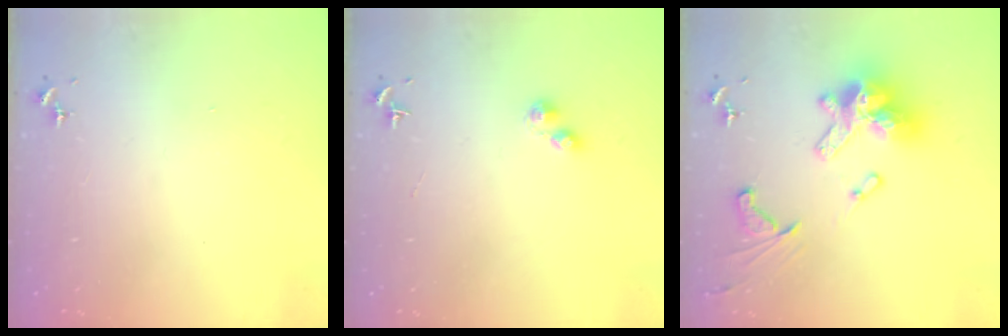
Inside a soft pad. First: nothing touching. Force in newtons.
{"total": 1.6, "press": 1.6, "slide": 0.2}
{"total": 20.8, "press": 20.7, "slide": 2.2}